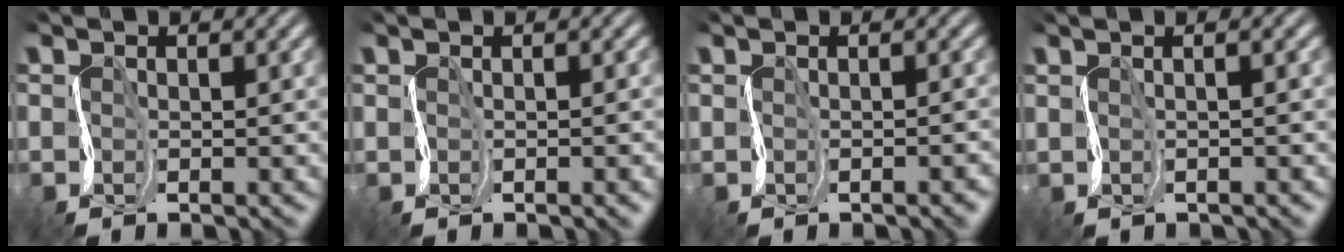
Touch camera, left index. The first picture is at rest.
{"total": 2.1, "force": [0.1, 1.0, 1.9], "torque": [-0.008, 0.007, 0.003]}
{"total": 2.3, "force": [-0.7, 1.1, 1.9], "torque": [-0.002, 0.010, 0.001]}
{"total": 2.4, "force": [1.4, 1.1, 1.6], "torque": [-0.013, 0.017, -0.001]}